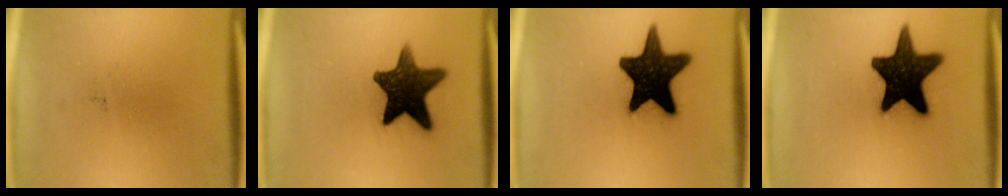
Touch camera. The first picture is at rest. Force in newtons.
{"total": 13.8}
{"total": 17.9}
{"total": 17.9}